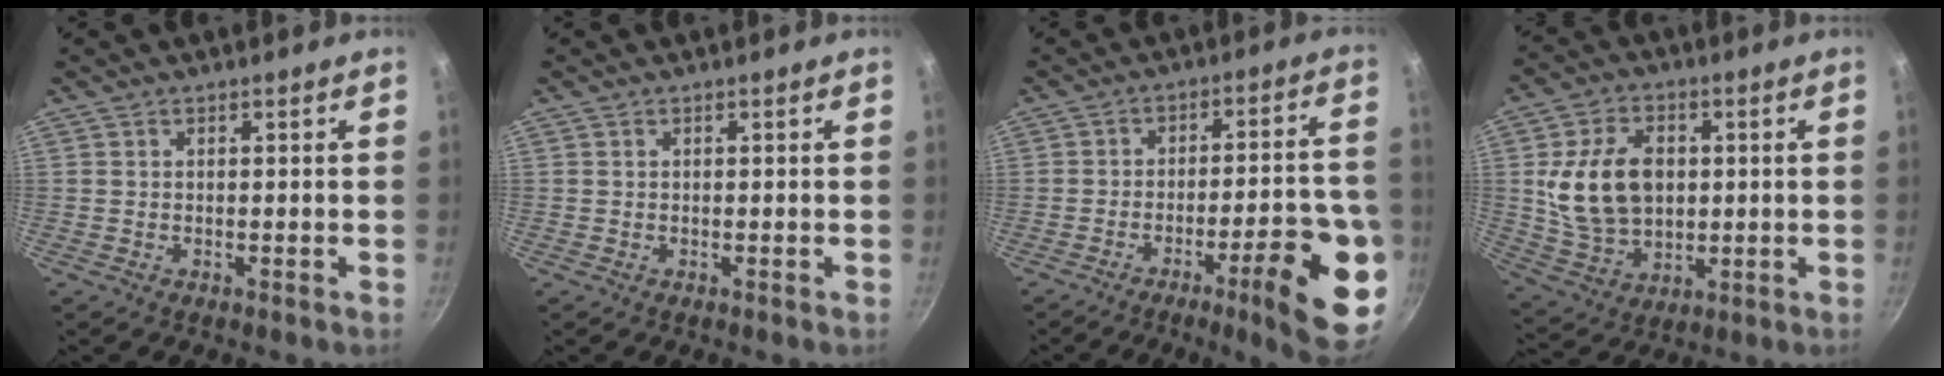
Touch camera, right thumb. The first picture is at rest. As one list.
[{"total": 0.0}, {"total": 17.3, "force": [-7.2, 4.3, 15.1], "torque": [-0.169, 0.032, -0.095]}, {"total": 15.0, "force": [1.6, 10.8, 10.2], "torque": [-0.164, -0.003, 0.040]}]